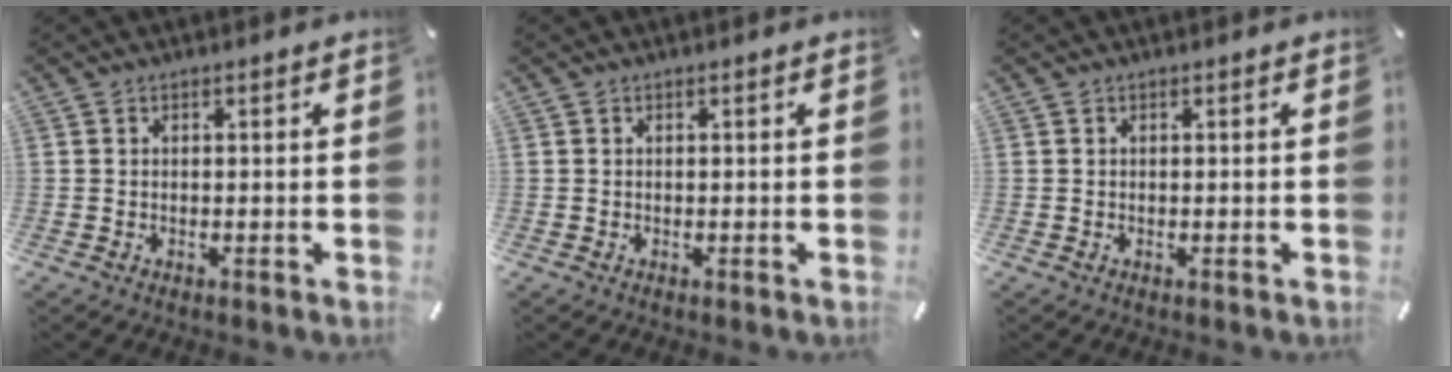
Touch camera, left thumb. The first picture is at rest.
{"total": 0.0}
{"total": 0.0}